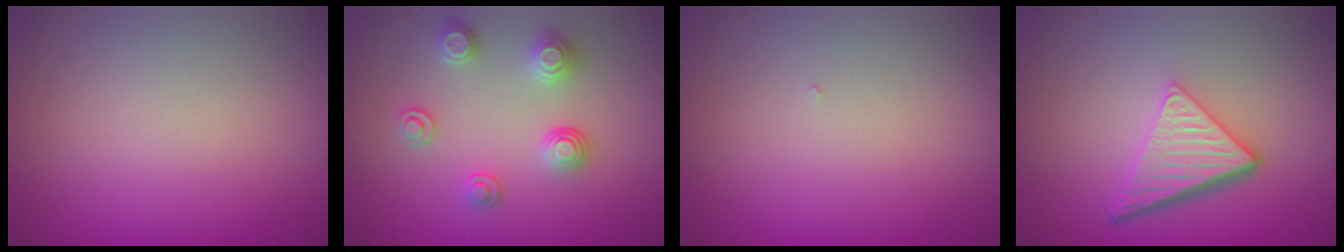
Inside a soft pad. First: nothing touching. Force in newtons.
{"total": 2.6, "press": 2.6, "slide": 0.2}
{"total": 0.0}
{"total": 5.1, "press": 3.6, "slide": 3.7}